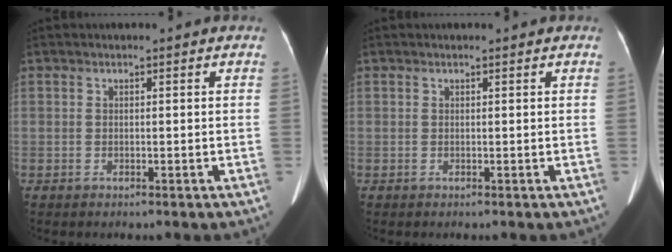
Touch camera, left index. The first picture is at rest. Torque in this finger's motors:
{"motor_torque": [0.03, -0.02, 0.02, 0.00]}